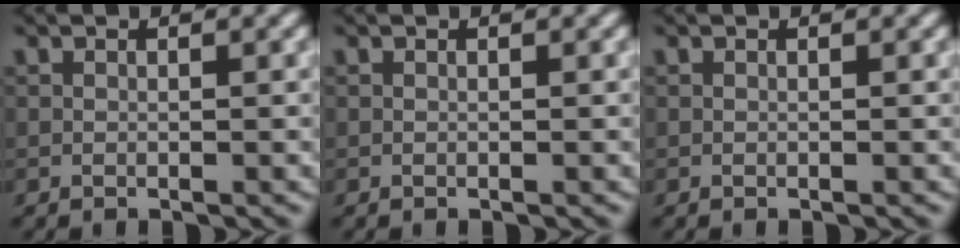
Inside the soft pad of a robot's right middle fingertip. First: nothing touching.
{"total": 0.0}
{"total": 0.0}